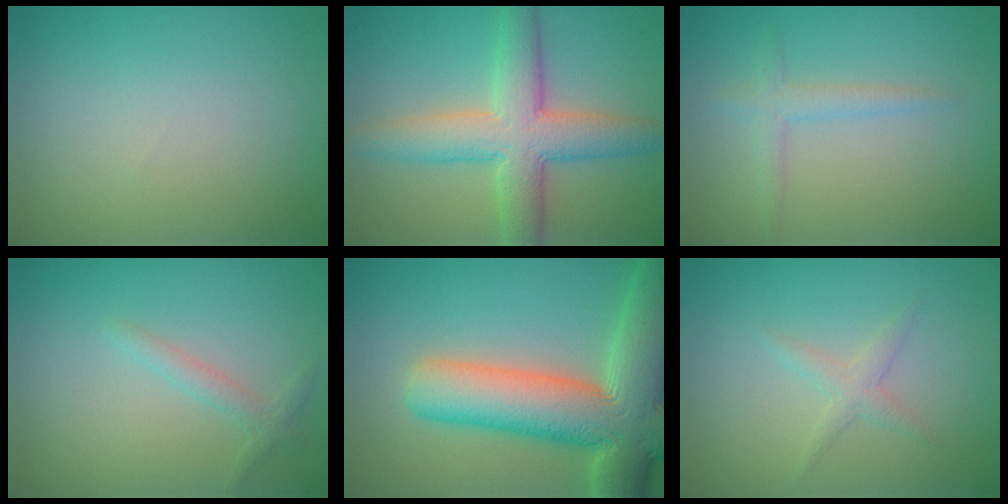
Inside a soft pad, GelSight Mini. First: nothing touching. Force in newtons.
{"total": 6.8, "press": 6.8, "slide": 0.1}
{"total": 1.7, "press": 1.7, "slide": 0.1}
{"total": 1.4, "press": 1.4, "slide": 0.1}
{"total": 12.5, "press": 12.5, "slide": 0.9}
{"total": 1.3, "press": 1.3, "slide": 0.1}